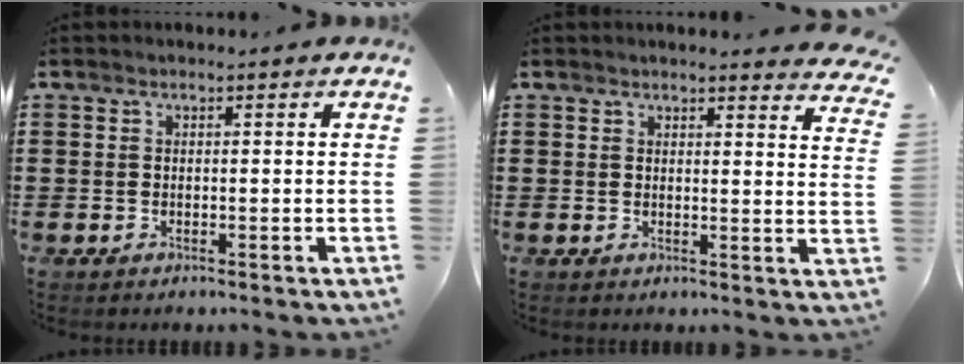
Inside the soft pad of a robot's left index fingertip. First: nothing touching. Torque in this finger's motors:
{"motor_torque": [0.79, -0.22, 0.16, 0.00]}